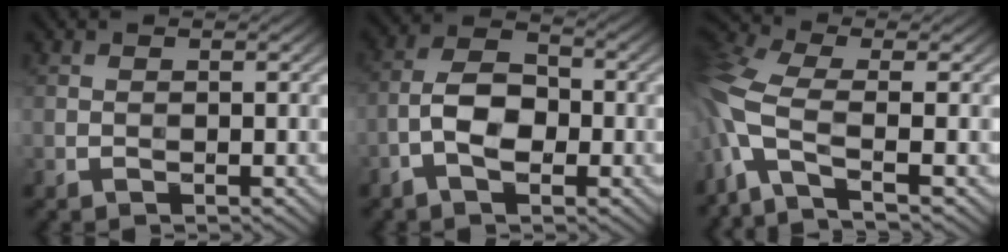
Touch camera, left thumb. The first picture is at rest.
{"total": 5.5, "force": [-1.8, 2.6, 4.5], "torque": [-0.086, 0.013, -0.042]}
{"total": 8.9, "force": [-2.7, 2.9, 7.9], "torque": [-0.211, -0.002, -0.074]}